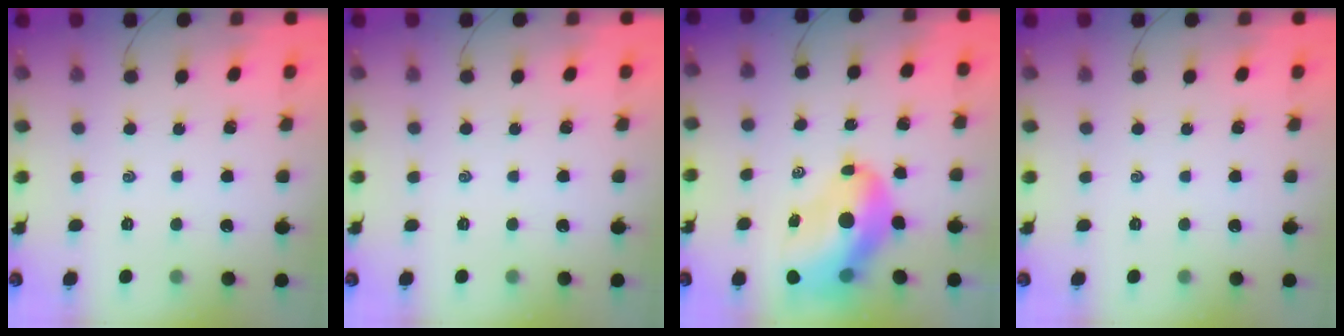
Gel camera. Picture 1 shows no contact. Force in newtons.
{"total": 0.0}
{"total": 14.2, "press": 13.7, "slide": 4.0}
{"total": 0.0}